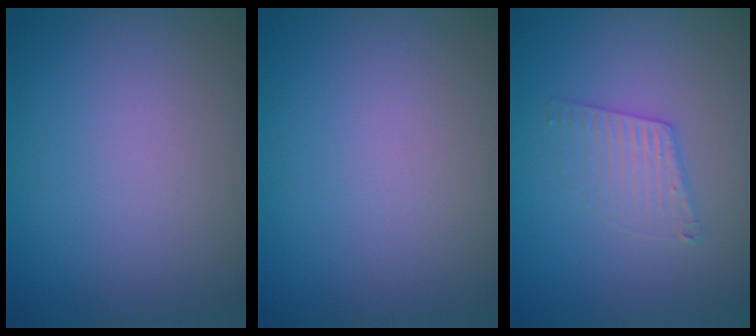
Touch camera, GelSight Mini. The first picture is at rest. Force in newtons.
{"total": 0.0}
{"total": 2.1, "press": 2.1, "slide": 0.3}